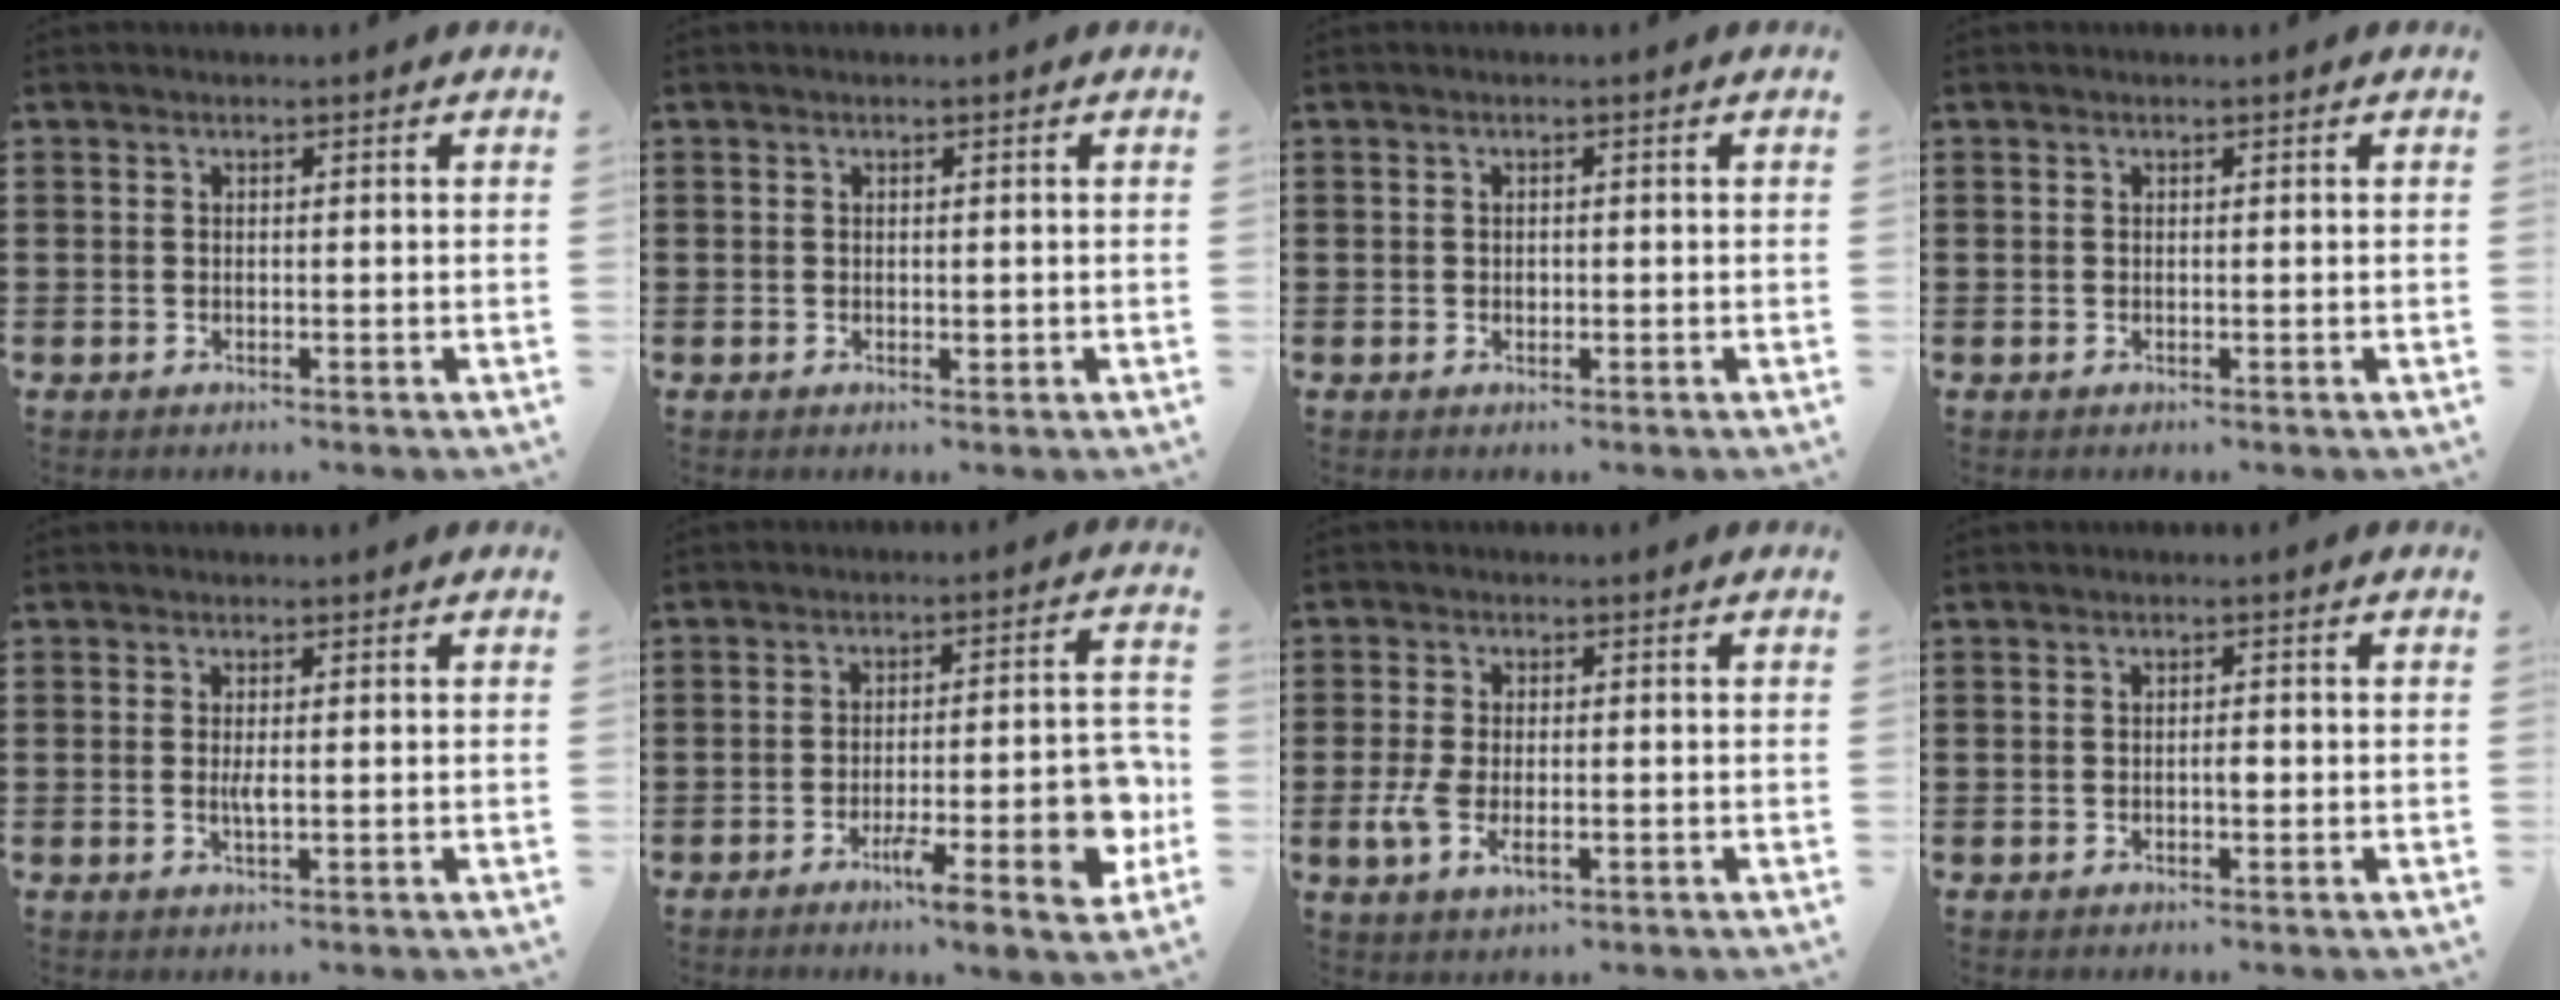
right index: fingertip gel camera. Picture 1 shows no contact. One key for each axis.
{"total": 0.5, "fx": 0.2, "fy": 0.3, "fz": 0.4, "tx": -0.009, "ty": -0.002, "tz": 0.005}
{"total": 0.6, "fx": 0.0, "fy": 0.4, "fz": 0.5, "tx": -0.010, "ty": 0.001, "tz": -0.001}
{"total": 0.0}
{"total": 1.8, "fx": -0.1, "fy": 0.4, "fz": 1.8, "tx": -0.034, "ty": -0.003, "tz": -0.002}
{"total": 10.0, "fx": -3.9, "fy": 2.3, "fz": 8.9, "tx": -0.124, "ty": -0.002, "tz": -0.064}
{"total": 4.3, "fx": -1.0, "fy": 2.1, "fz": 3.6, "tx": -0.087, "ty": -0.005, "tz": -0.023}
{"total": 1.3, "fx": -0.3, "fy": 0.2, "fz": 1.2, "tx": -0.024, "ty": -0.003, "tz": -0.006}